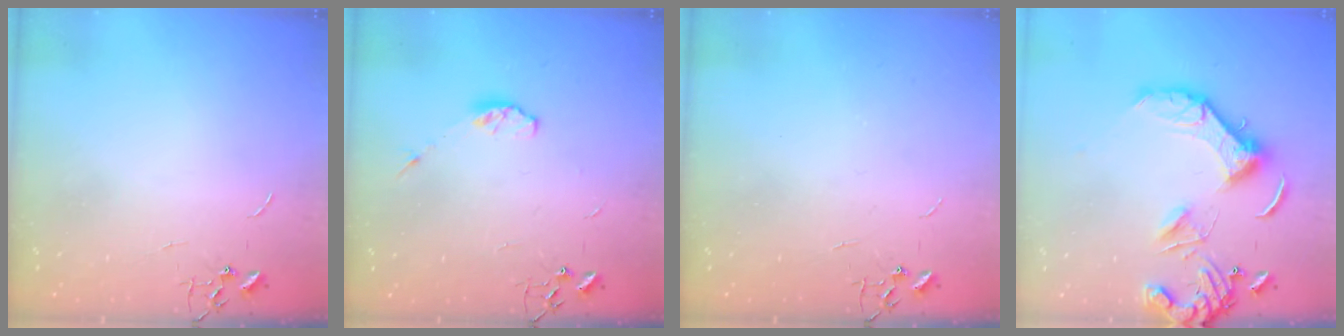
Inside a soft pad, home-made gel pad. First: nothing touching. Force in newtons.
{"total": 5.3, "press": 5.2, "slide": 1.0}
{"total": 0.0}
{"total": 14.7, "press": 14.6, "slide": 1.9}